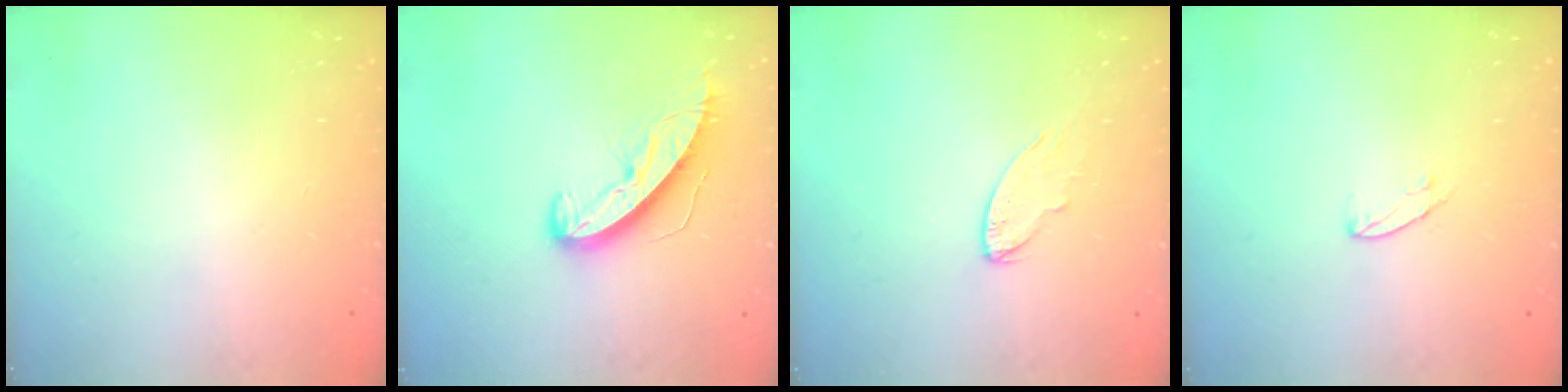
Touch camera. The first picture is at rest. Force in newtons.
{"total": 9.9, "press": 9.9, "slide": 0.3}
{"total": 6.4, "press": 6.3, "slide": 0.5}
{"total": 4.5, "press": 4.5, "slide": 0.4}